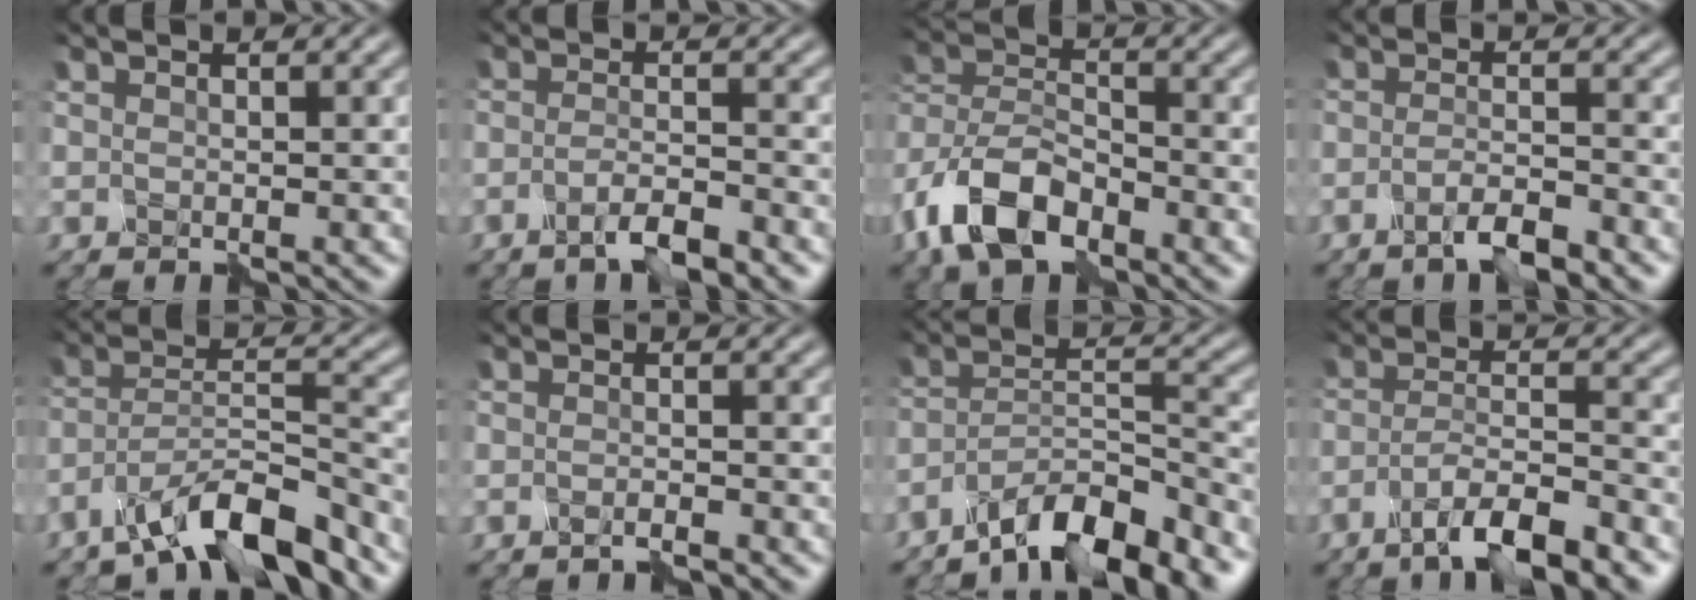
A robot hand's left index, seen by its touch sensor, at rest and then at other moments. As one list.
[{"total": 3.4, "force": [-2.1, 0.7, 2.6], "torque": [-0.045, 0.003, -0.046]}, {"total": 8.6, "force": [-4.9, 4.5, 5.4], "torque": [-0.115, 0.002, -0.105]}, {"total": 3.4, "force": [-2.2, 0.7, 2.5], "torque": [-0.046, 0.003, -0.046]}, {"total": 9.3, "force": [-6.9, 2.6, 5.7], "torque": [-0.089, 0.006, -0.127]}, {"total": 1.2, "force": [-0.9, 0.2, 0.8], "torque": [-0.013, 0.000, -0.019]}, {"total": 9.4, "force": [-7.4, 2.3, 5.4], "torque": [-0.080, 0.009, -0.137]}, {"total": 6.9, "force": [-4.6, 1.4, 5.0], "torque": [-0.082, 0.005, -0.084]}]